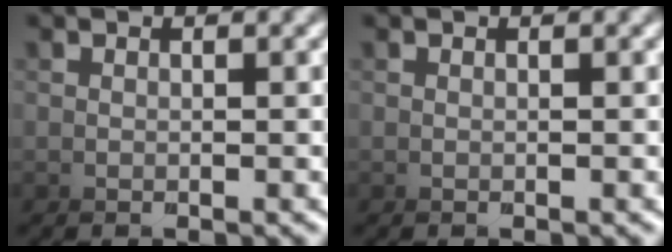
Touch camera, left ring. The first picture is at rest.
{"total": 0.0}